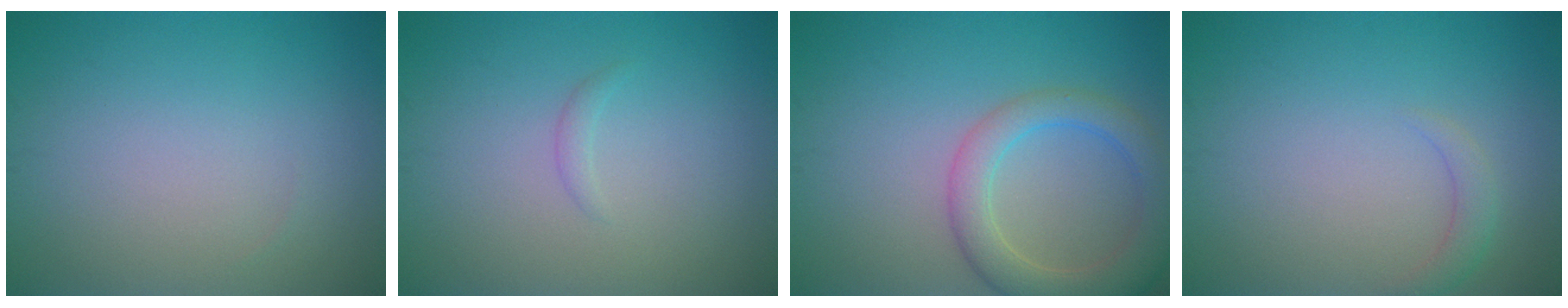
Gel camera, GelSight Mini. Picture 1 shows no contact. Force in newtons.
{"total": 0.7, "press": 0.7, "slide": 0.1}
{"total": 5.0, "press": 5.0, "slide": 0.3}
{"total": 1.4, "press": 1.4, "slide": 0.2}